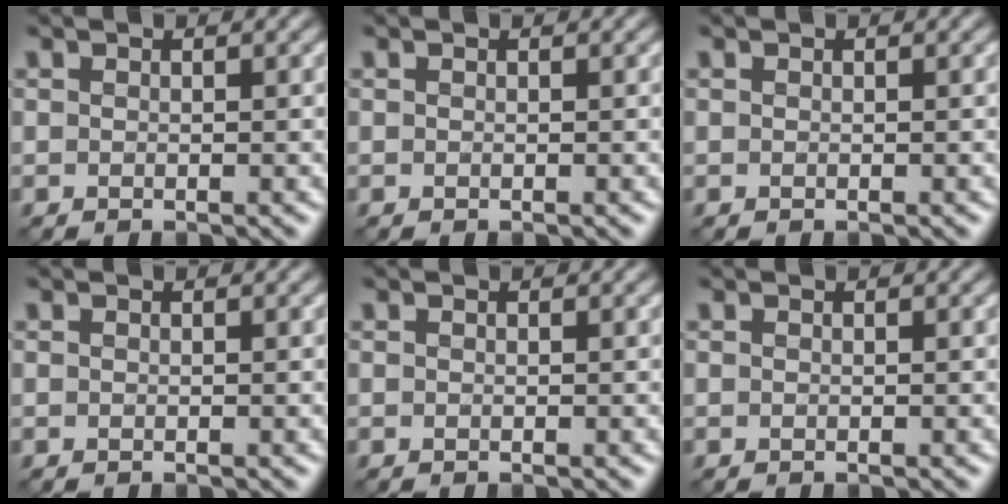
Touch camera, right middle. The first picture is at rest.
{"total": 0.0}
{"total": 0.0}
{"total": 0.0}
{"total": 0.0}
{"total": 0.0}